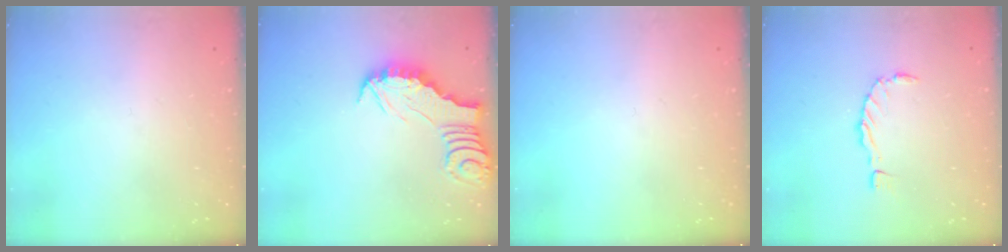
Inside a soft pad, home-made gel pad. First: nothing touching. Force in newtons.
{"total": 2.5, "press": 2.5, "slide": 0.2}
{"total": 0.0}
{"total": 0.0}